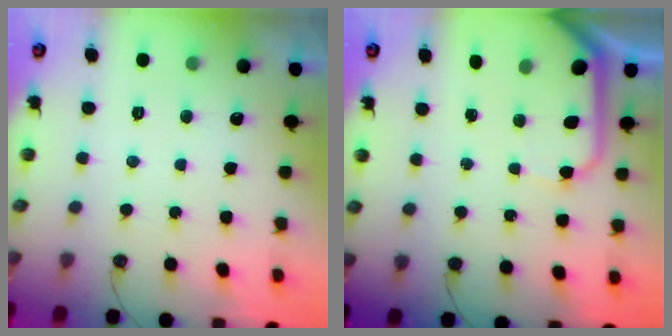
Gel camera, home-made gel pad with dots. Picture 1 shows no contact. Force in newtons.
{"total": 9.7, "press": 9.6, "slide": 1.3}